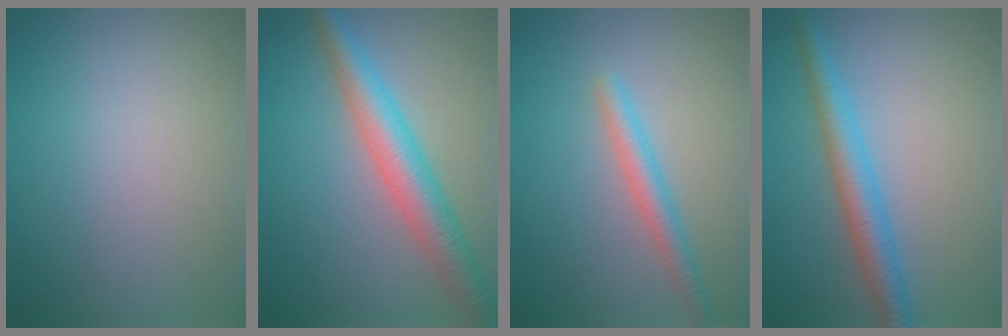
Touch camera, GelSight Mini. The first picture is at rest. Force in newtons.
{"total": 5.5, "press": 5.5, "slide": 0.1}
{"total": 2.5, "press": 2.5, "slide": 0.1}
{"total": 3.9, "press": 3.9, "slide": 0.1}